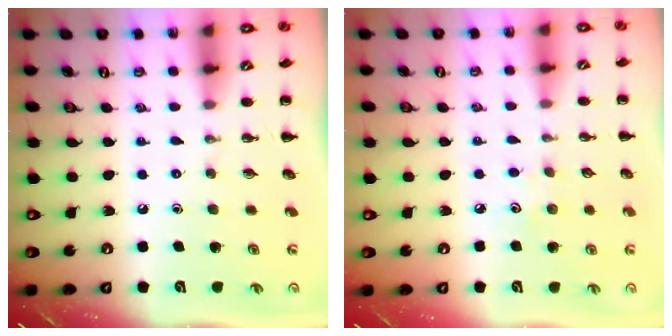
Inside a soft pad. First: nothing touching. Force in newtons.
{"total": 2.8, "press": 2.6, "slide": 0.8}